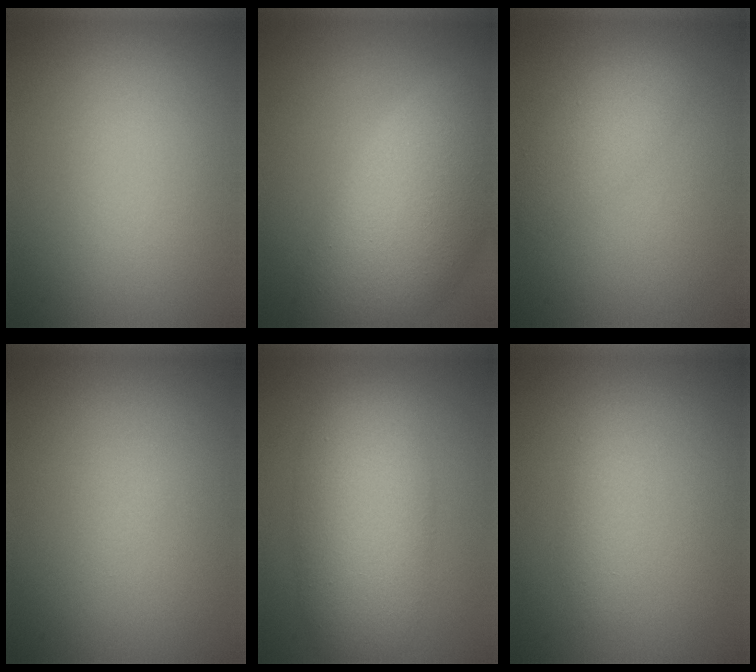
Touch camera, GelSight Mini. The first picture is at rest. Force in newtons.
{"total": 10.2, "press": 10.2, "slide": 0.7}
{"total": 2.8, "press": 2.8, "slide": 0.1}
{"total": 0.0}
{"total": 7.2, "press": 7.2, "slide": 0.2}
{"total": 1.6, "press": 1.6, "slide": 0.1}